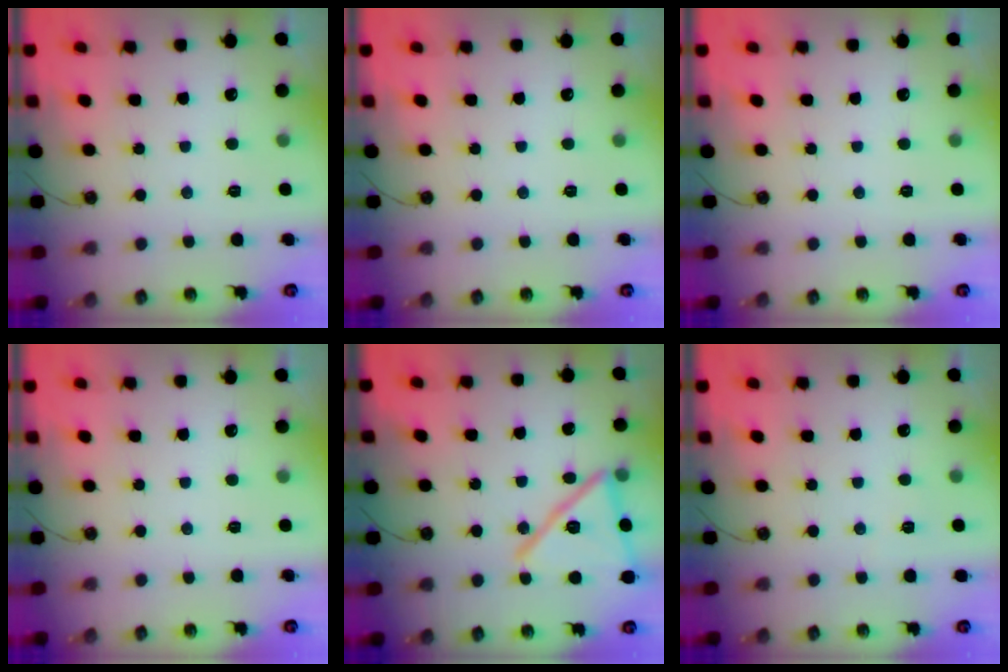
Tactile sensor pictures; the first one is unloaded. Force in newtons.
{"total": 0.0}
{"total": 0.0}
{"total": 0.0}
{"total": 19.4, "press": 16.5, "slide": 10.3}
{"total": 2.5, "press": 1.1, "slide": 2.2}